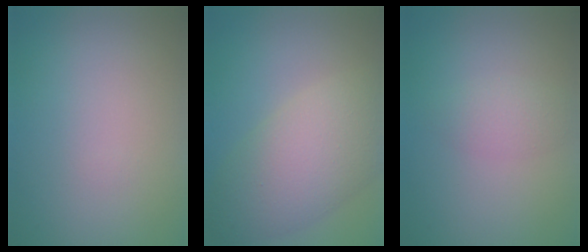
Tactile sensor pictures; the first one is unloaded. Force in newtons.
{"total": 7.6, "press": 7.6, "slide": 0.3}
{"total": 1.7, "press": 1.7, "slide": 0.1}